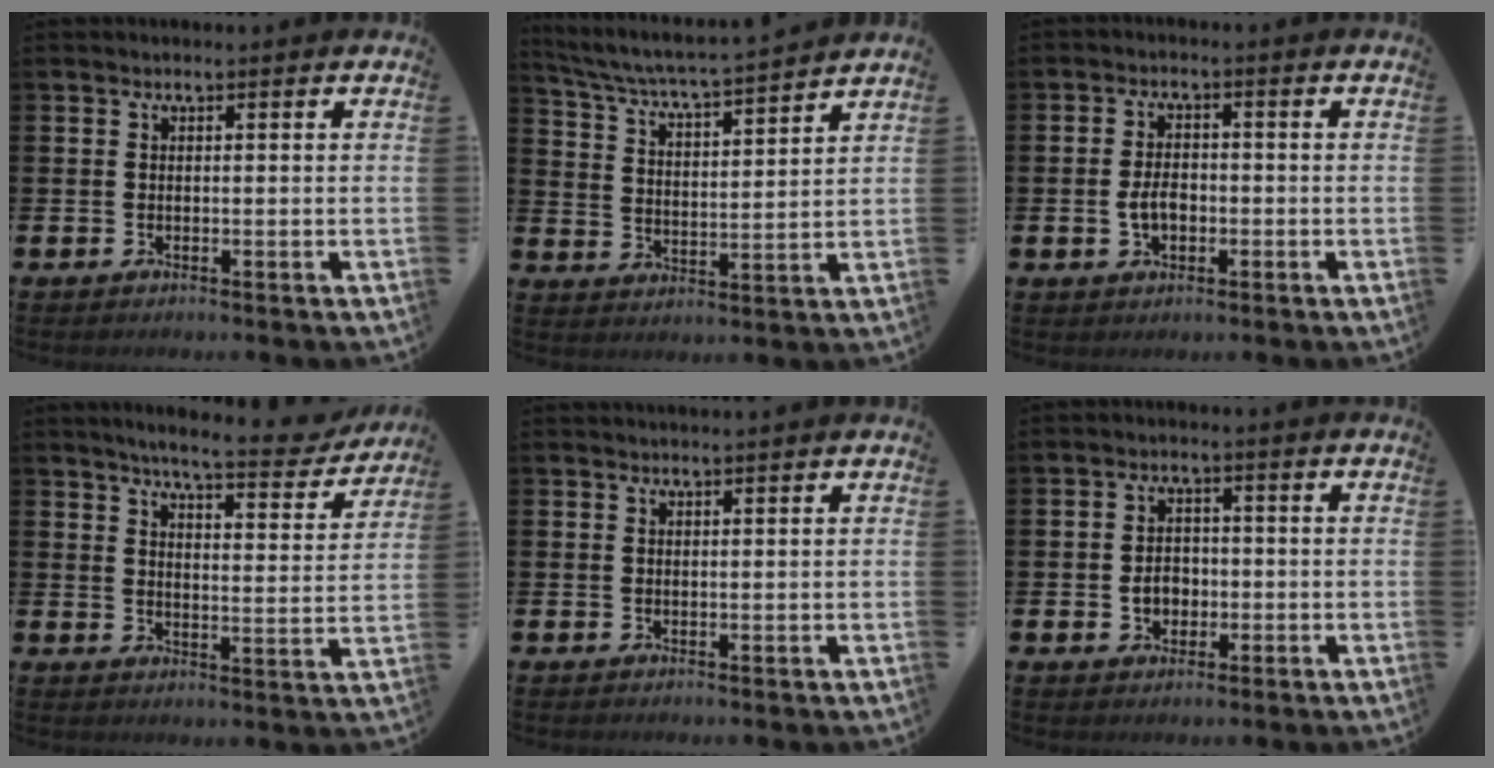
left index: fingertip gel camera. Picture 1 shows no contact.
{"total": 5.2, "force": [5.0, -0.1, 1.5], "torque": [-0.058, -0.044, 0.081]}
{"total": 3.2, "force": [-0.6, 2.1, 2.4], "torque": [-0.037, 0.001, -0.015]}
{"total": 6.5, "force": [6.1, 0.5, 2.3], "torque": [-0.053, -0.042, 0.099]}
{"total": 0.8, "force": [0.7, -0.2, 0.1], "torque": [-0.007, 0.001, 0.016]}
{"total": 3.1, "force": [-0.7, 2.6, 1.7], "torque": [-0.022, -0.001, -0.020]}